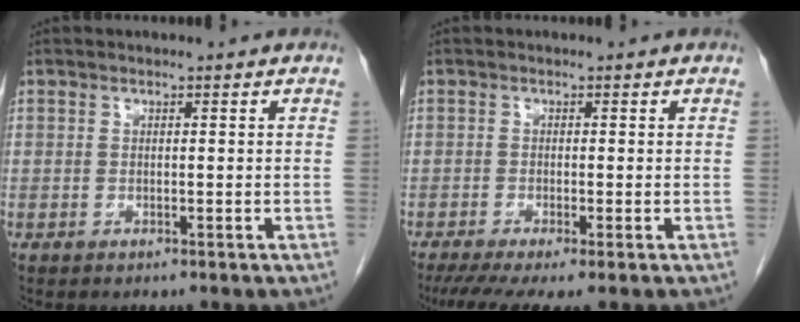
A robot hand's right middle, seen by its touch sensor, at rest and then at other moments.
{"total": 6.4, "force": [-4.6, 0.6, 4.5], "torque": [-0.068, -0.017, -0.078]}